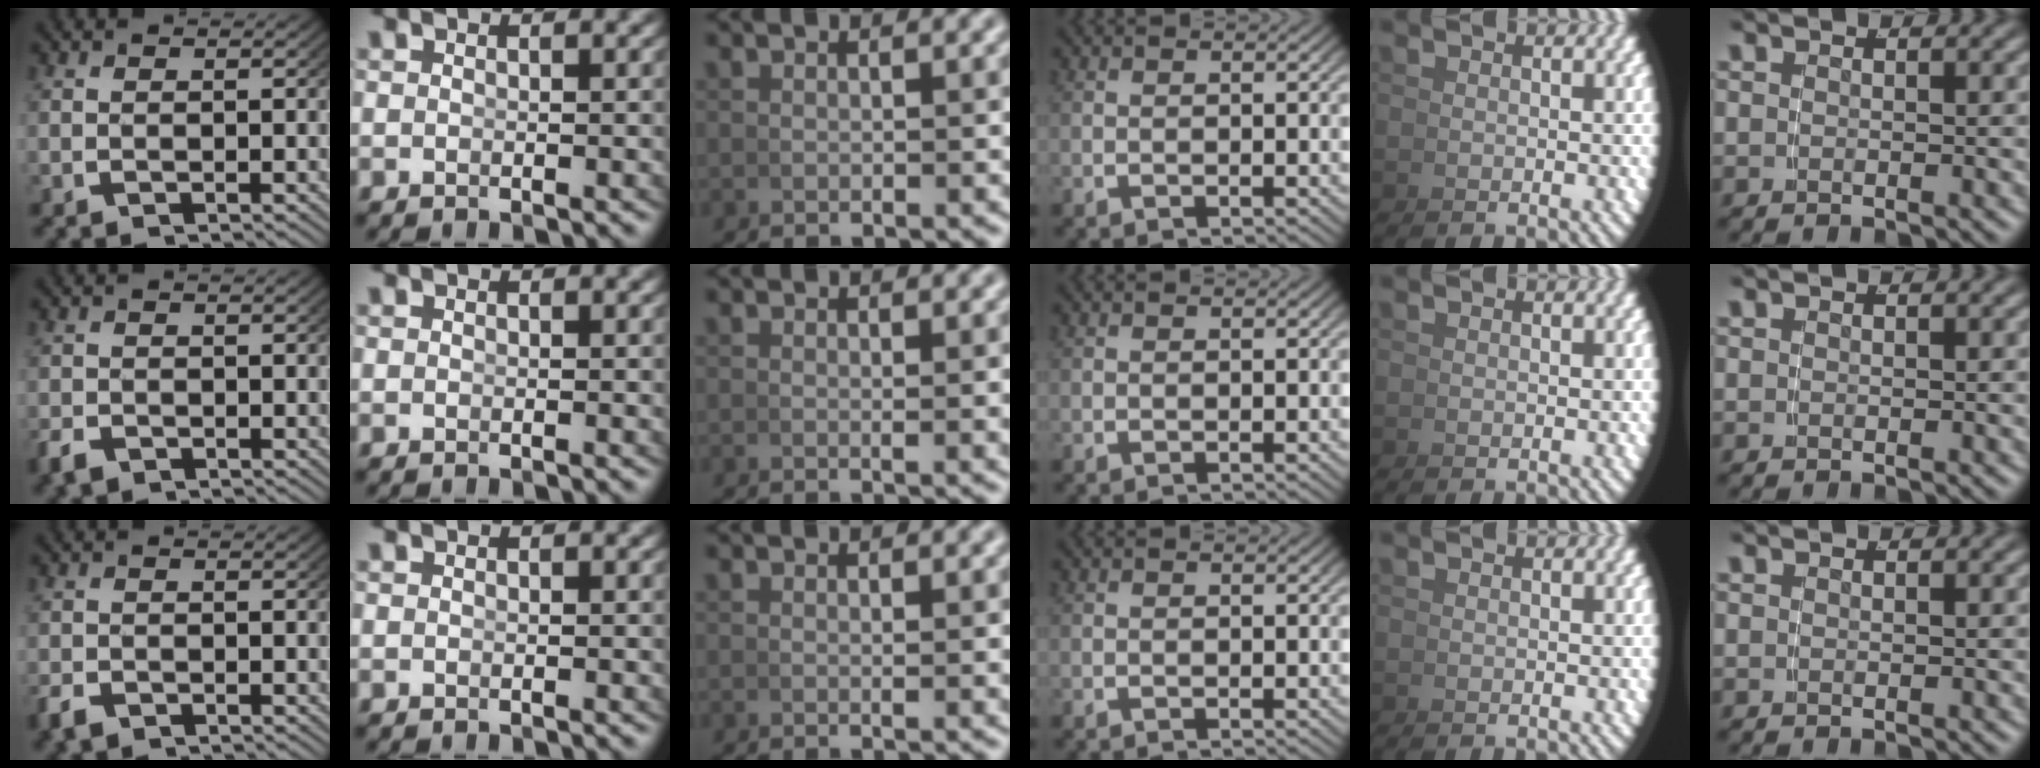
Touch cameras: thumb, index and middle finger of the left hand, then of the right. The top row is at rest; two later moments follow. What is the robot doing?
{"motion": "grasp_and_lifting", "object": "calculator"}